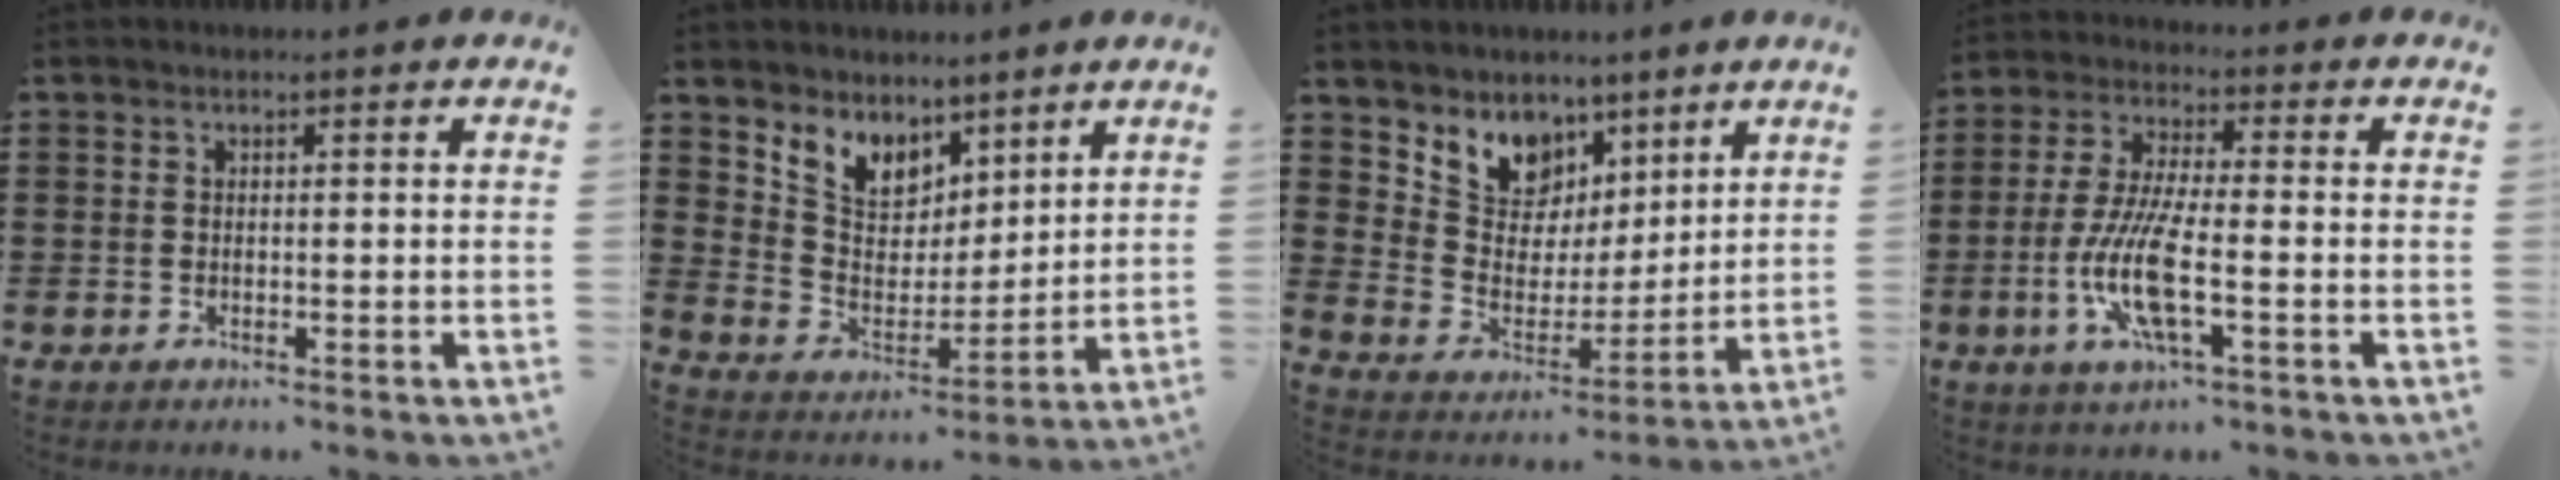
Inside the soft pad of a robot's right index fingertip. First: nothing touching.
{"total": 7.0, "force": [5.4, 4.4, 0.6], "torque": [-0.055, -0.031, 0.104]}
{"total": 8.1, "force": [5.6, 5.8, 0.6], "torque": [-0.053, -0.055, 0.103]}
{"total": 10.1, "force": [-3.2, 2.5, 9.2], "torque": [-0.204, -0.017, -0.065]}